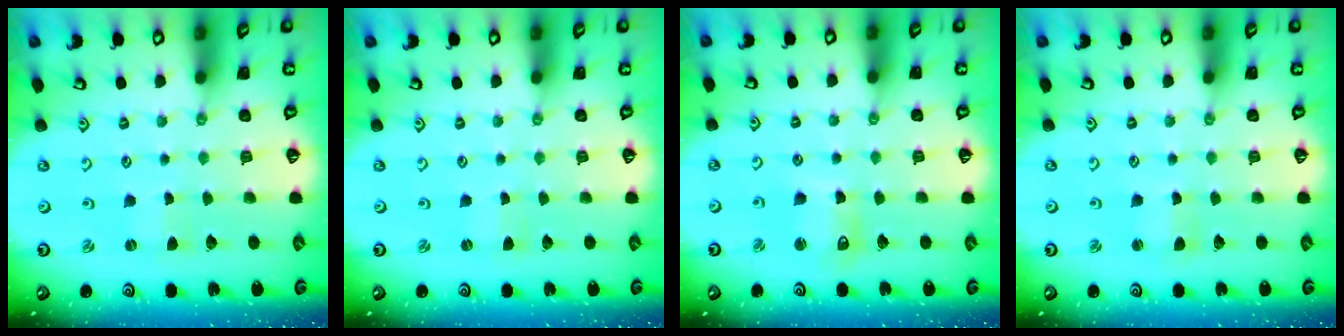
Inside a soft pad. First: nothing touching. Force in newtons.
{"total": 0.0}
{"total": 7.6, "press": 7.4, "slide": 1.5}
{"total": 1.2, "press": 1.1, "slide": 0.3}